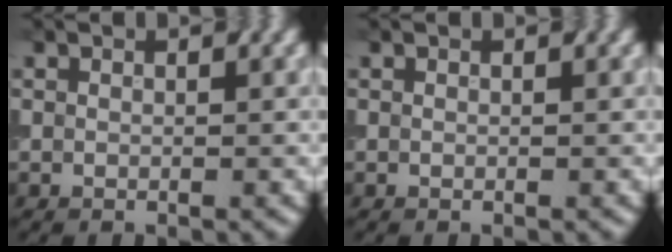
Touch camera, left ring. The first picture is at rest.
{"total": 0.0}